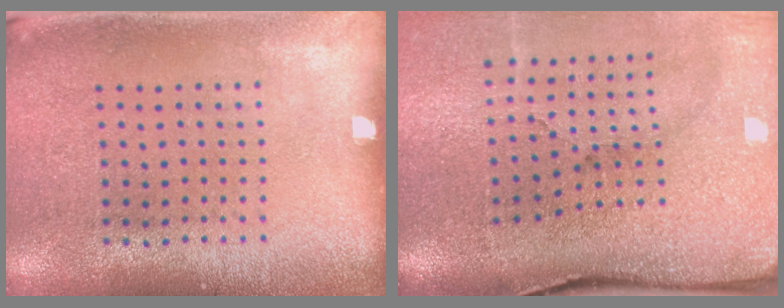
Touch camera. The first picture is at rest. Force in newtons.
{"total": 5.1, "press": 4.0, "slide": 3.1}